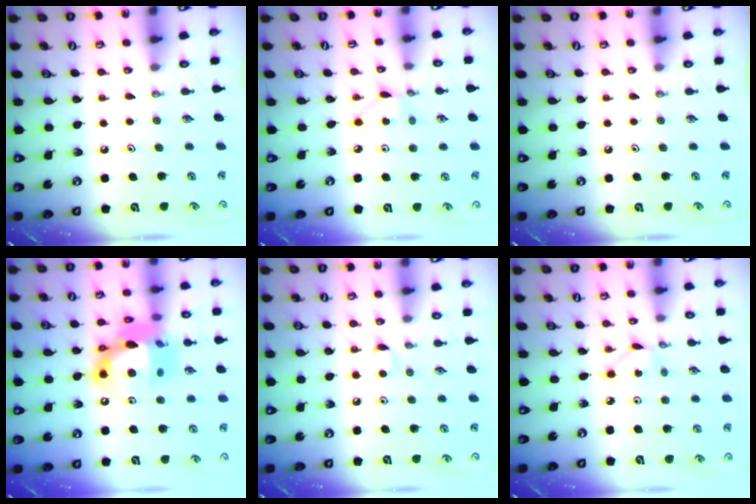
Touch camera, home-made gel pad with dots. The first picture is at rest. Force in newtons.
{"total": 2.9, "press": 2.9, "slide": 0.3}
{"total": 0.0}
{"total": 15.2, "press": 15.2, "slide": 0.3}
{"total": 3.7, "press": 3.6, "slide": 0.5}
{"total": 1.4, "press": 1.4, "slide": 0.2}